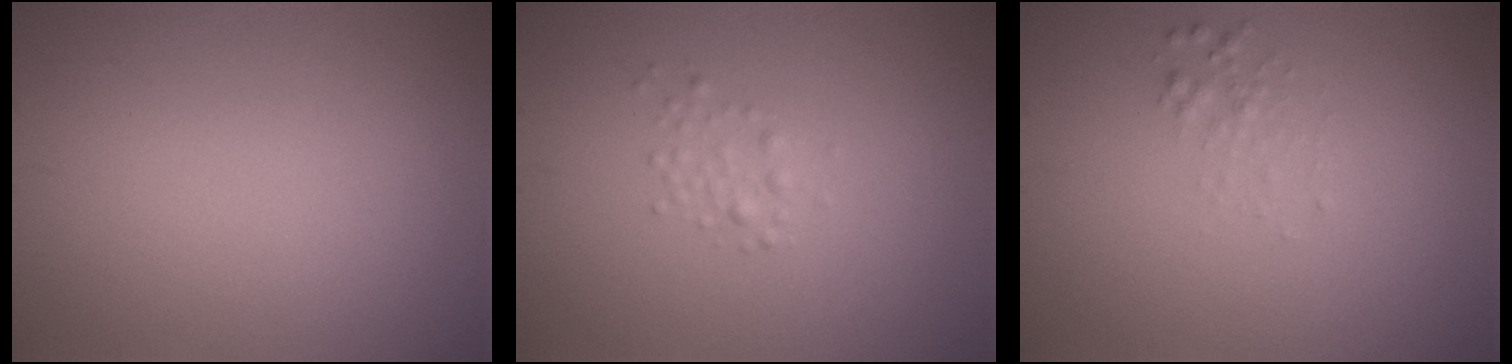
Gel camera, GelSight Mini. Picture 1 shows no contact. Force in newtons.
{"total": 1.2, "press": 1.2, "slide": 0.0}
{"total": 1.0, "press": 1.0, "slide": 0.0}